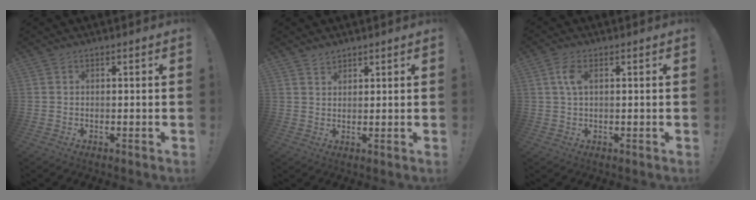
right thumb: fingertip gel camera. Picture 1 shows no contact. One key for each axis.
{"total": 2.3, "fx": 2.1, "fy": 1.1, "fz": 0.3, "tx": 0.005, "ty": -0.016, "tz": 0.036}
{"total": 4.4, "fx": 1.1, "fy": 2.2, "fz": 3.6, "tx": -0.066, "ty": 0.005, "tz": 0.017}